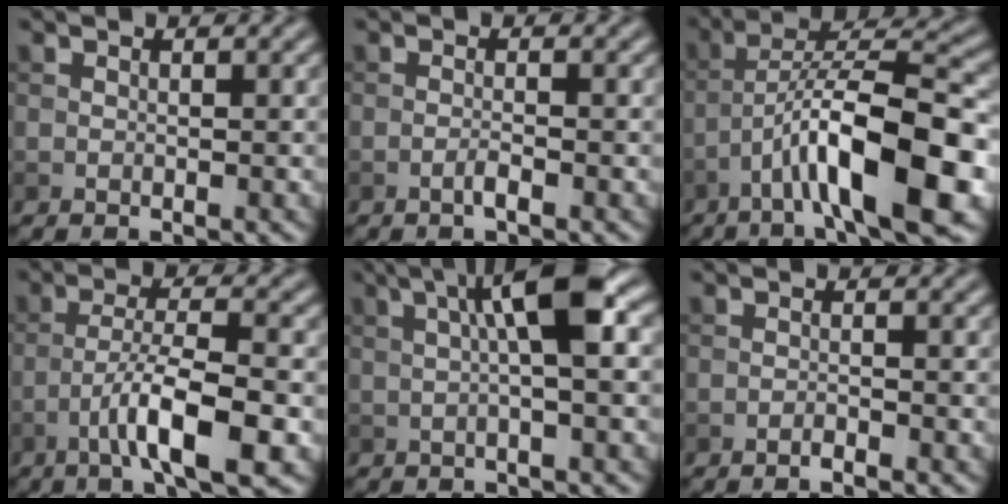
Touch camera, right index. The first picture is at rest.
{"total": 1.1, "force": [-0.7, 0.1, 0.9], "torque": [-0.017, 0.003, -0.014]}
{"total": 11.3, "force": [-4.7, 2.9, 9.8], "torque": [-0.155, 0.020, -0.079]}
{"total": 7.3, "force": [-3.2, 1.6, 6.4], "torque": [-0.108, 0.010, -0.058]}
{"total": 6.6, "force": [1.5, 1.1, 6.4], "torque": [-0.096, 0.016, 0.019]}
{"total": 1.1, "force": [-0.8, 0.1, 0.7], "torque": [-0.012, 0.002, -0.016]}